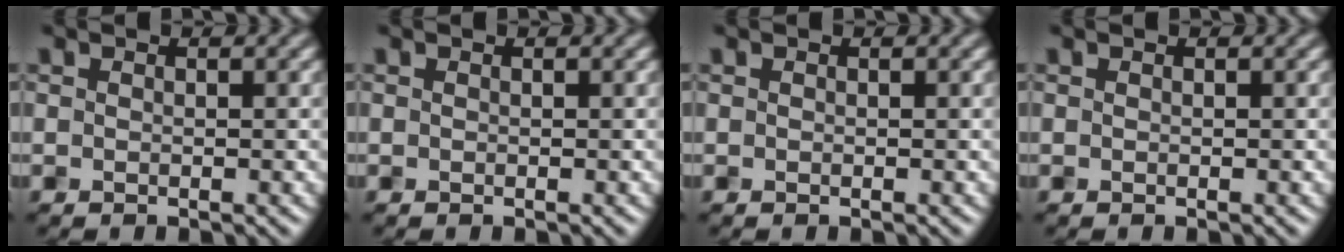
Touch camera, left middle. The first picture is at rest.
{"total": 0.0}
{"total": 0.0}
{"total": 0.0}